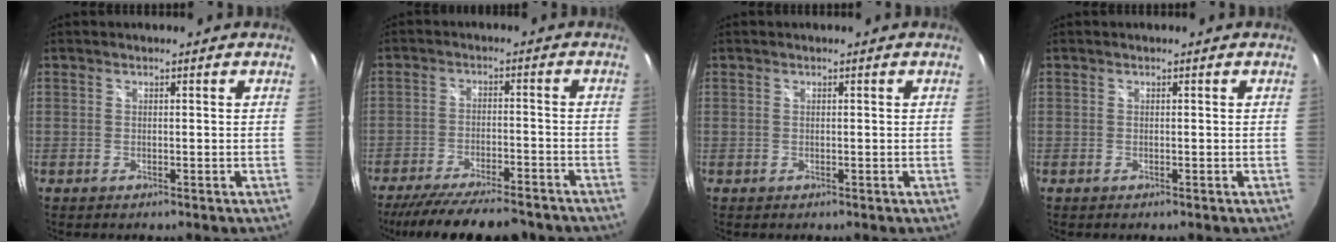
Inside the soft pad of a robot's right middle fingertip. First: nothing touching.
{"total": 17.3, "force": [-14.8, 3.4, 8.3], "torque": [-0.161, -0.030, -0.221]}
{"total": 0.0}
{"total": 0.0}